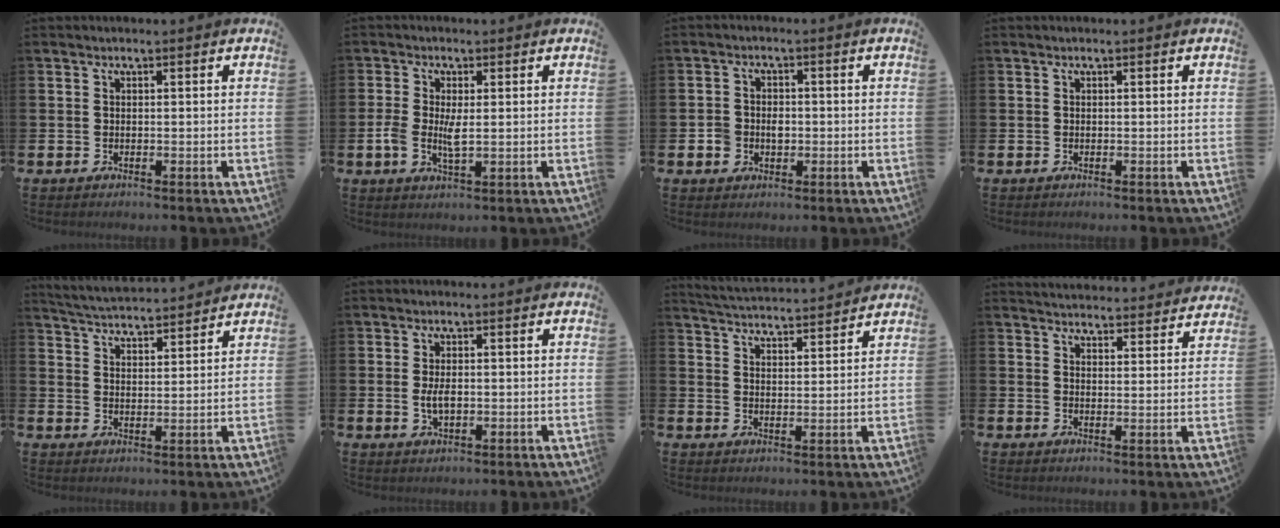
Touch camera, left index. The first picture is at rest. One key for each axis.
{"total": 3.9, "fx": 0.3, "fy": 1.7, "fz": 3.5, "tx": -0.056, "ty": 0.000, "tz": 0.003}
{"total": 2.7, "fx": -0.6, "fy": 2.5, "fz": 0.8, "tx": -0.011, "ty": 0.003, "tz": -0.019}
{"total": 0.0}
{"total": 4.8, "fx": 4.8, "fy": 0.1, "fz": 0.1, "tx": -0.025, "ty": -0.029, "tz": 0.085}
{"total": 2.8, "fx": 0.0, "fy": 1.5, "fz": 2.4, "tx": -0.037, "ty": 0.000, "tz": -0.003}
{"total": 4.6, "fx": 4.6, "fy": 0.0, "fz": 0.0, "tx": -0.023, "ty": -0.033, "tz": 0.083}
{"total": 4.7, "fx": 4.6, "fy": 0.6, "fz": 0.0, "tx": -0.005, "ty": -0.036, "tz": 0.083}